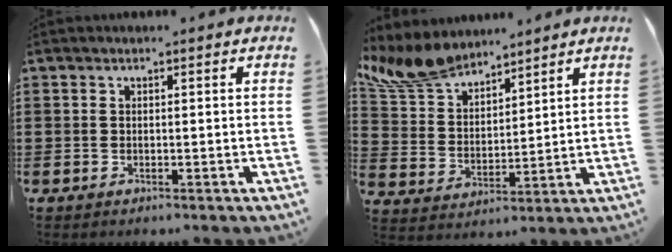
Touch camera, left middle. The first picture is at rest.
{"total": 9.3, "force": [7.9, 3.5, 3.3], "torque": [-0.100, -0.027, 0.150]}